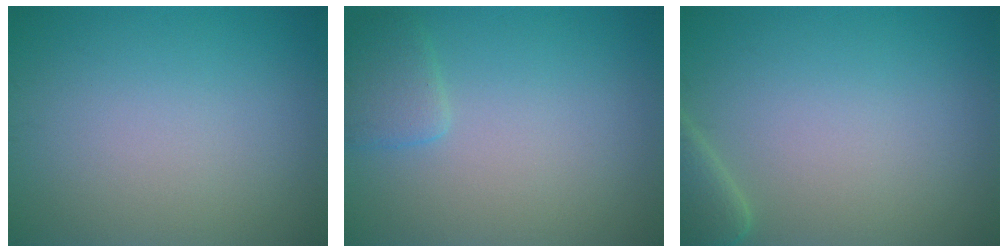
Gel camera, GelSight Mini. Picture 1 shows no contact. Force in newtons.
{"total": 1.8, "press": 1.8, "slide": 0.2}
{"total": 2.4, "press": 2.3, "slide": 0.4}